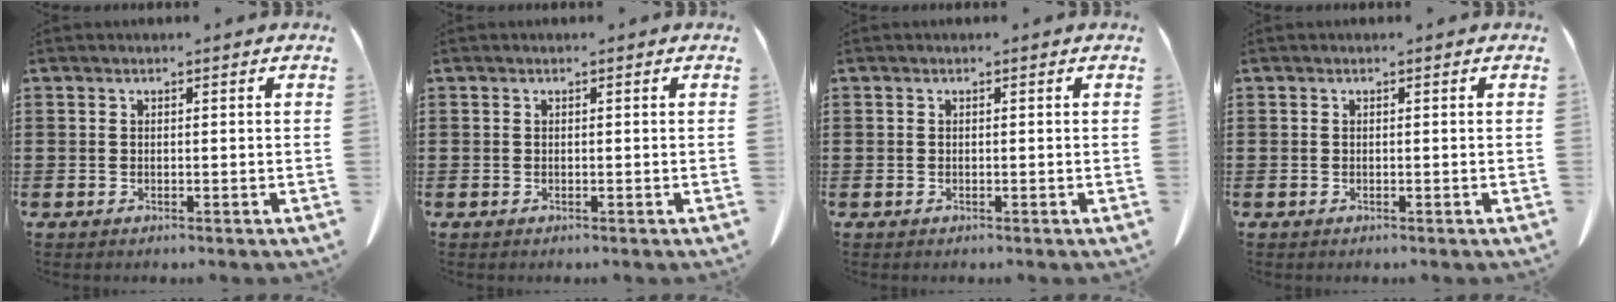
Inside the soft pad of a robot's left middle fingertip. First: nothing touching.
{"total": 0.0}
{"total": 0.0}
{"total": 0.0}